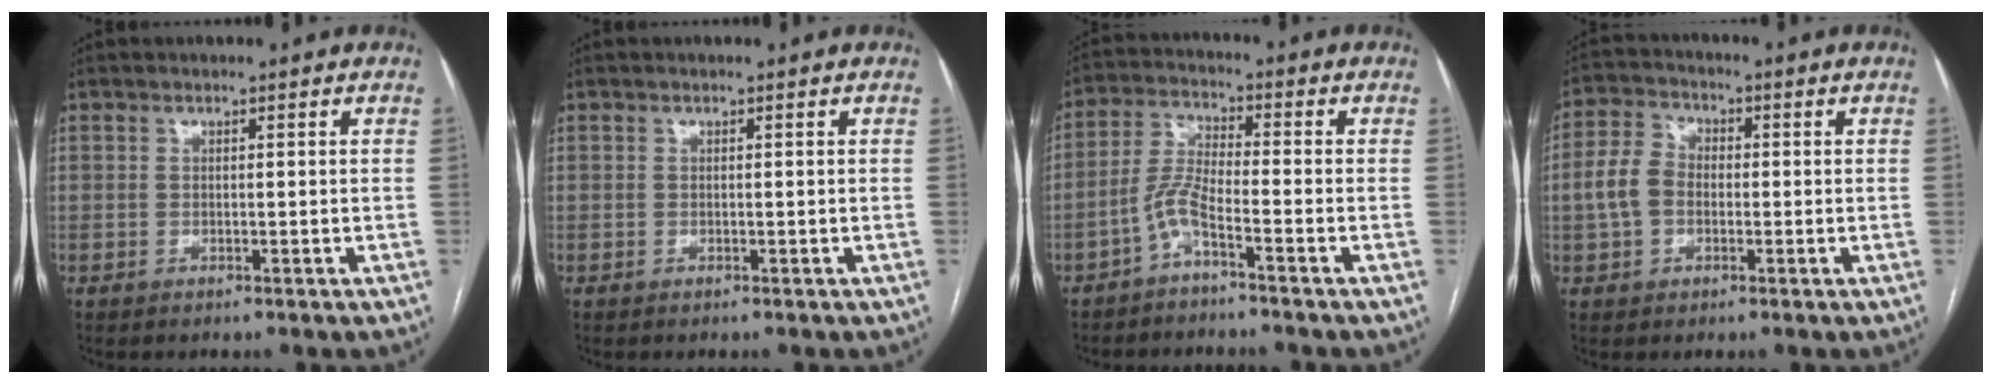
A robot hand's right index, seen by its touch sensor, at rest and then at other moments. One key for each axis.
{"total": 0.0}
{"total": 4.8, "fx": -3.2, "fy": 0.2, "fz": 3.6, "tx": -0.084, "ty": 0.008, "tz": -0.070}
{"total": 6.1, "fx": -0.7, "fy": 4.6, "fz": 4.0, "tx": -0.101, "ty": 0.025, "tz": -0.018}